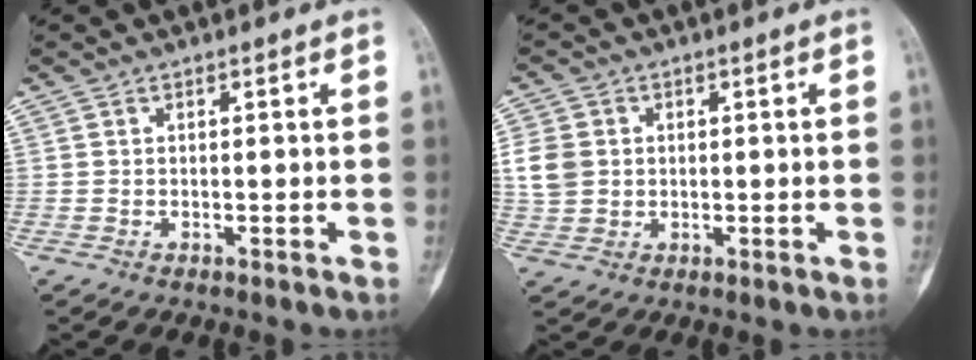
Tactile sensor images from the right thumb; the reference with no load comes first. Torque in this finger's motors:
{"motor_torque": [0.17, 0.05, 0.82, -0.12, 0.29]}